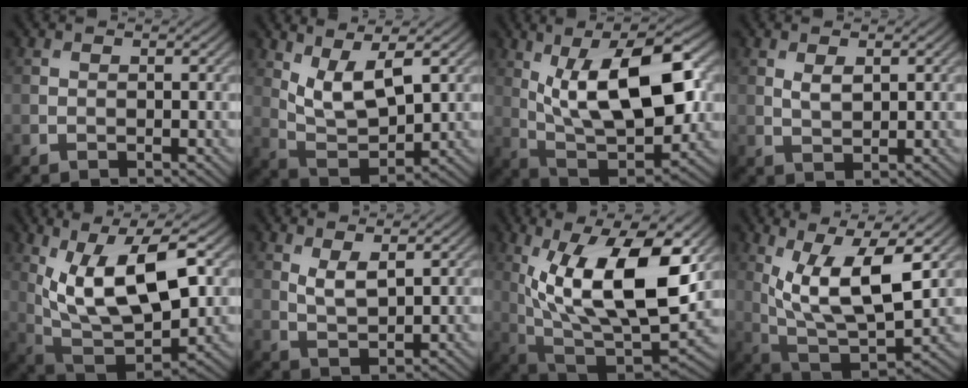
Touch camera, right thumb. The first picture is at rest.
{"total": 7.8, "force": [3.6, 3.3, 6.2], "torque": [-0.131, -0.004, 0.073]}
{"total": 16.6, "force": [3.6, 7.3, 14.5], "torque": [-0.241, 0.021, 0.054]}
{"total": 2.1, "force": [0.8, 1.0, 1.6], "torque": [-0.037, -0.005, 0.020]}
{"total": 15.1, "force": [4.1, 6.8, 12.9], "torque": [-0.233, 0.008, 0.070]}
{"total": 3.2, "force": [1.4, 1.2, 2.6], "torque": [-0.060, -0.006, 0.034]}
{"total": 17.1, "force": [4.4, 6.9, 15.0], "torque": [-0.265, 0.004, 0.070]}
{"total": 12.9, "force": [3.9, 4.8, 11.3], "torque": [-0.224, -0.007, 0.077]}